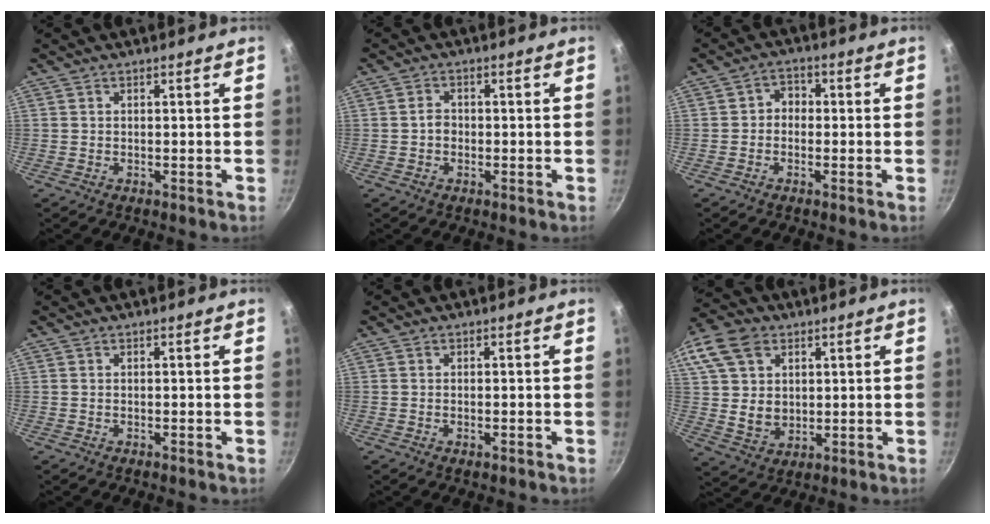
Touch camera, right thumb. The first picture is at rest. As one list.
[{"total": 2.2, "force": [-0.4, 1.8, 1.2], "torque": [-0.011, 0.011, -0.007]}, {"total": 3.1, "force": [-0.6, 2.7, 1.5], "torque": [-0.004, 0.013, -0.018]}, {"total": 0.0}, {"total": 1.0, "force": [-0.3, 0.4, 0.9], "torque": [-0.015, 0.000, -0.006]}, {"total": 20.0, "force": [7.6, 15.1, 10.7], "torque": [-0.240, 0.013, 0.147]}]